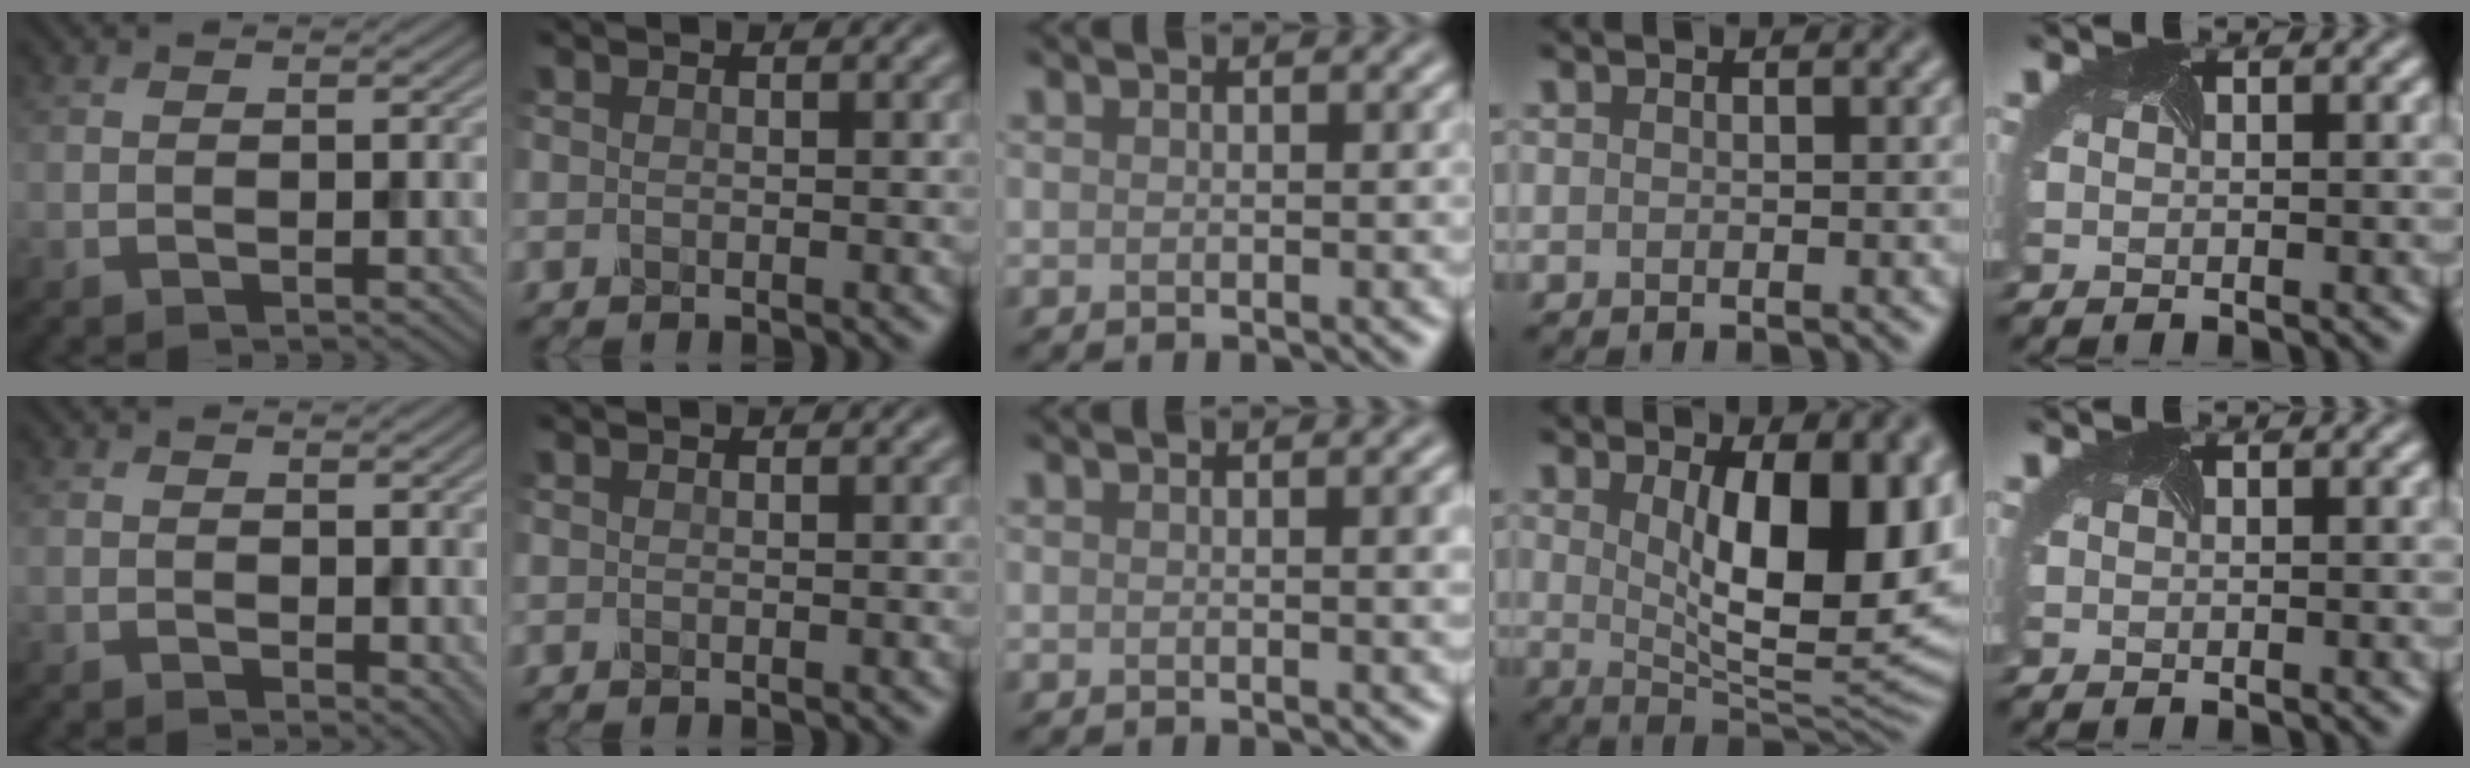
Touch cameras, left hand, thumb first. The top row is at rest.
{"thumb": {"total": 2.0, "force": [0.3, 1.3, 1.5], "torque": [-0.019, -0.006, 0.007]}, "middle": {"total": 1.7, "force": [0.3, 0.5, 1.6], "torque": [-0.017, 0.004, 0.003]}, "ring": {"total": 12.6, "force": [2.5, 5.1, 11.2], "torque": [-0.128, -0.006, 0.040]}}